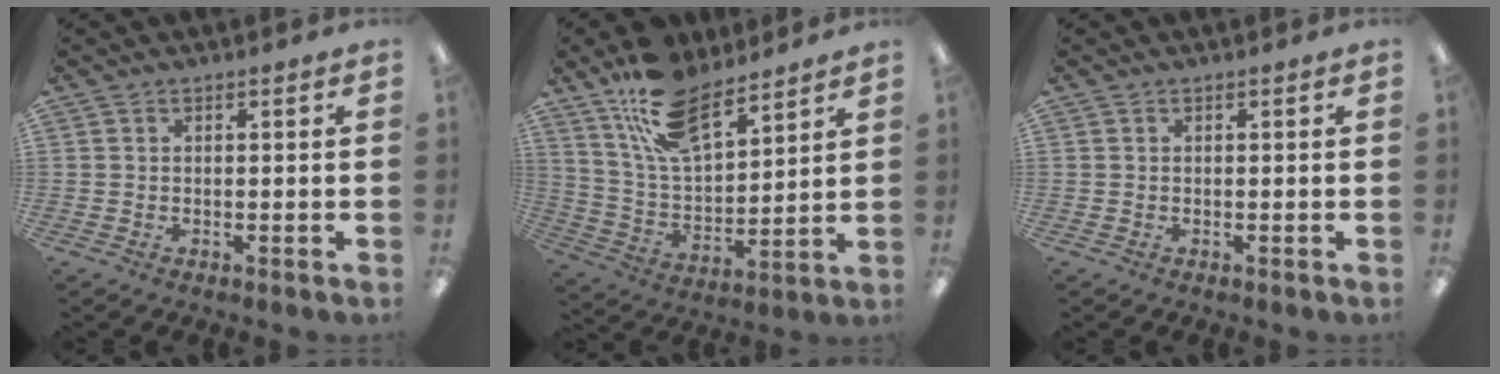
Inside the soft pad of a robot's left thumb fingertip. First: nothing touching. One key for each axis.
{"total": 17.7, "fx": 12.4, "fy": 8.1, "fz": 9.6, "tx": -0.188, "ty": -0.054, "tz": 0.226}
{"total": 0.0}